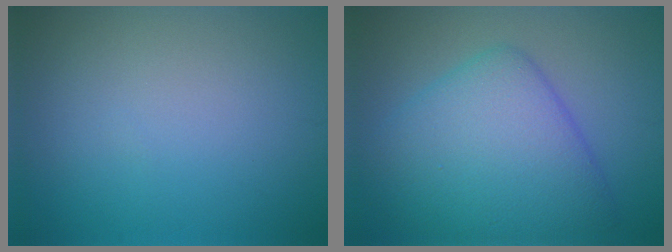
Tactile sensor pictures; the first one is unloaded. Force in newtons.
{"total": 8.0, "press": 8.0, "slide": 0.1}